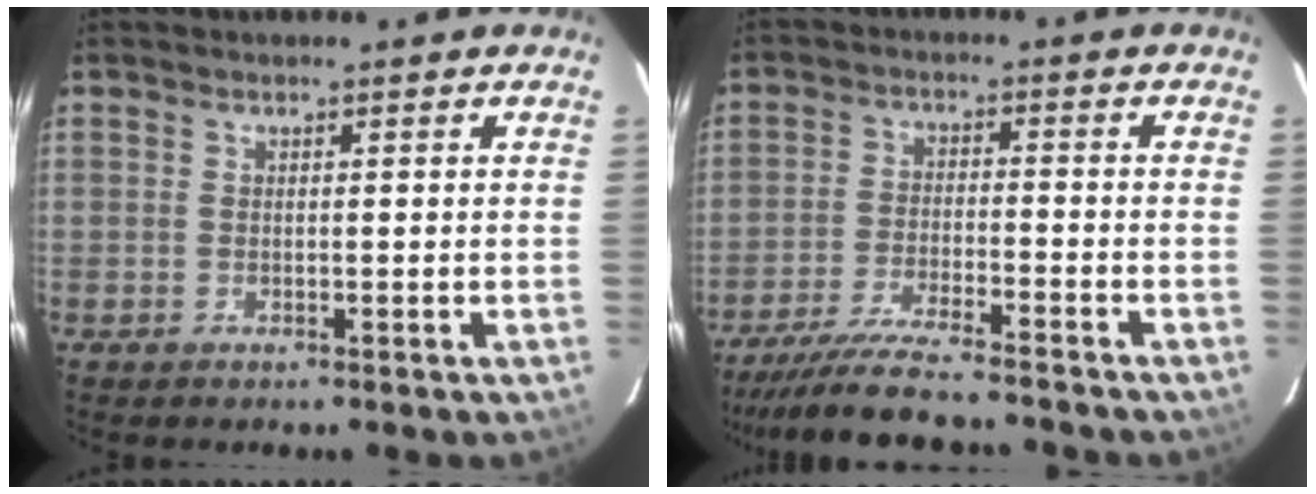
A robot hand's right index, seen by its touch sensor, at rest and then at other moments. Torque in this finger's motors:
{"motor_torque": [1.02, -1.12, 0.45, 0.11]}